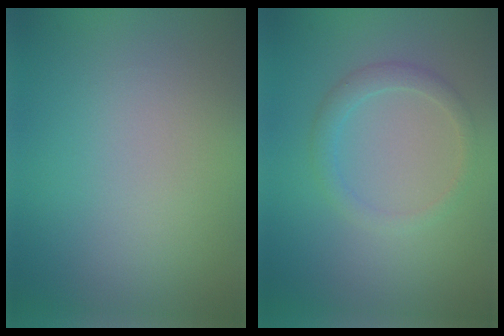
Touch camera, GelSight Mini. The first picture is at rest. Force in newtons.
{"total": 1.9, "press": 1.9, "slide": 0.1}